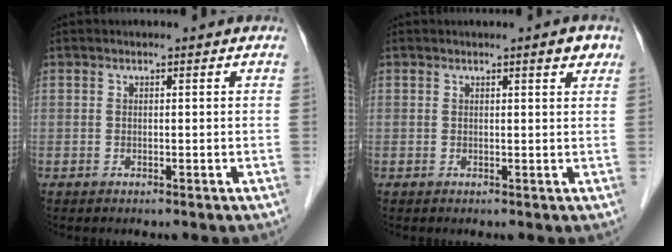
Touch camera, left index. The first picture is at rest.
{"total": 1.8, "force": [1.2, 0.3, 1.2], "torque": [-0.014, -0.004, 0.015]}